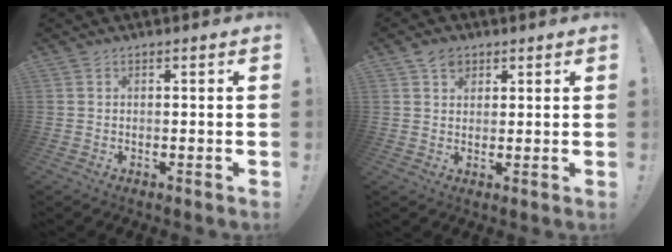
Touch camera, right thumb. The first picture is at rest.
{"total": 4.4, "force": [2.4, 3.3, 1.6], "torque": [-0.019, -0.006, 0.042]}